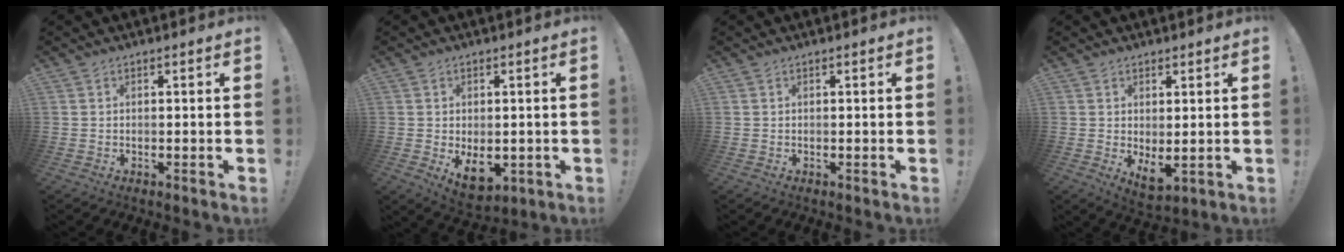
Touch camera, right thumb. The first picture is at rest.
{"total": 7.4, "force": [-1.3, 4.9, 5.4], "torque": [-0.074, 0.000, -0.014]}
{"total": 0.0}
{"total": 4.5, "force": [1.3, 2.2, 3.8], "torque": [-0.048, -0.014, 0.032]}